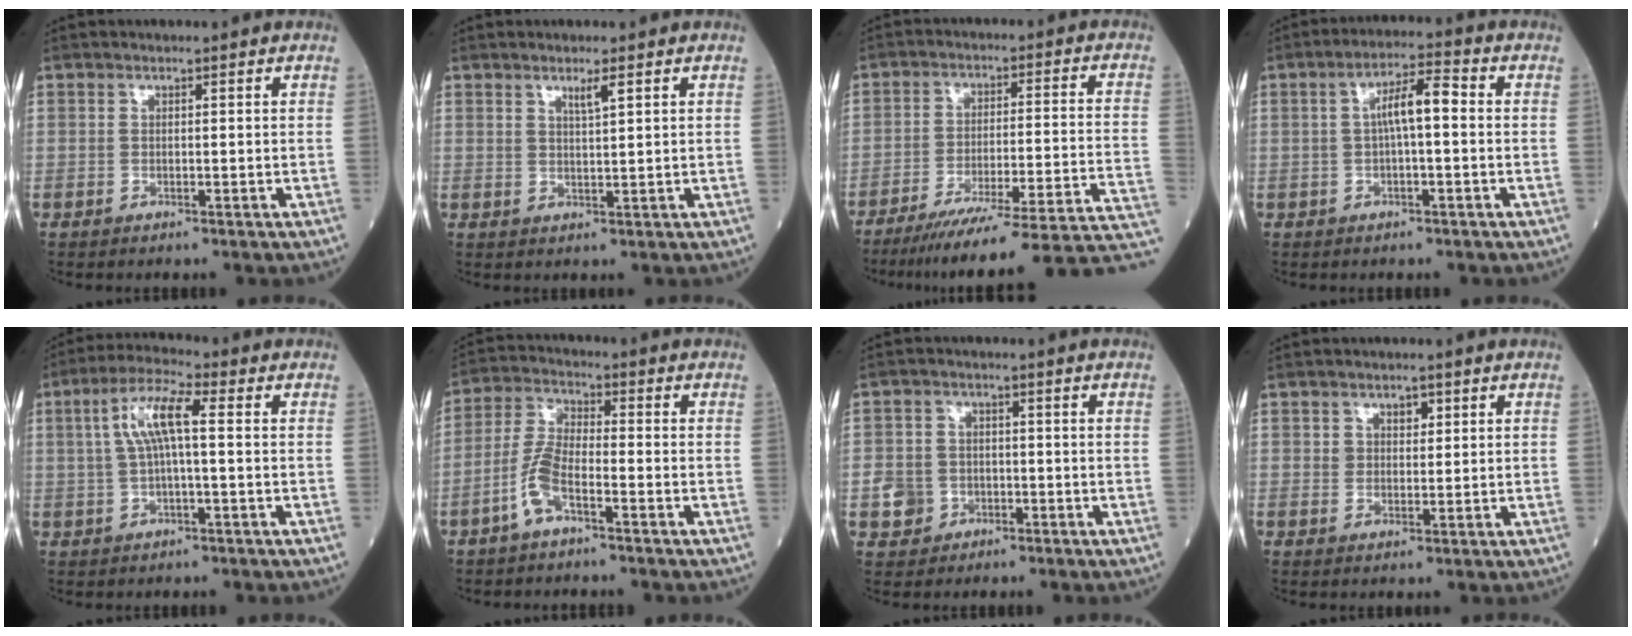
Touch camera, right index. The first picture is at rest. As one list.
[{"total": 2.3, "force": [1.4, 0.0, 1.8], "torque": [-0.036, -0.003, 0.026]}, {"total": 21.0, "force": [-17.1, -0.8, 12.1], "torque": [-0.118, -0.008, -0.240]}, {"total": 5.5, "force": [0.3, 1.0, 5.4], "torque": [-0.093, 0.020, 0.003]}, {"total": 7.3, "force": [1.1, 1.3, 7.1], "torque": [-0.146, 0.024, 0.020]}, {"total": 6.3, "force": [-3.2, 1.8, 5.1], "torque": [-0.118, 0.005, -0.067]}, {"total": 4.4, "force": [-1.6, 4.0, 0.9], "torque": [-0.016, 0.009, -0.022]}, {"total": 2.5, "force": [1.2, 1.8, 1.3], "torque": [-0.016, 0.002, 0.019]}]